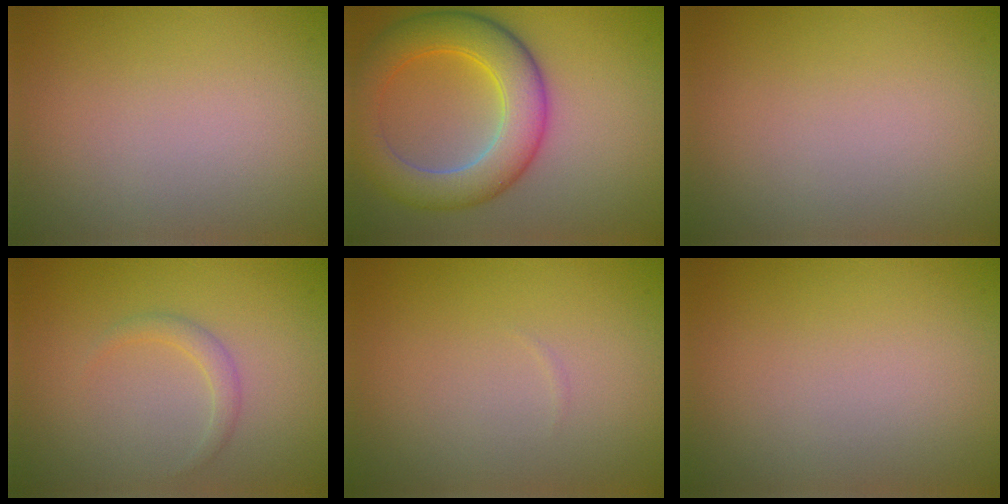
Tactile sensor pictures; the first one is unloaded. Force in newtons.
{"total": 7.3, "press": 7.3, "slide": 0.1}
{"total": 0.0}
{"total": 1.2, "press": 1.1, "slide": 0.1}
{"total": 0.0}
{"total": 0.0}